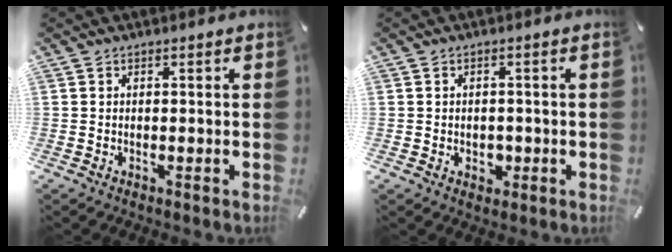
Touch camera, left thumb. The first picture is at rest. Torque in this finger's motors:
{"motor_torque": [-0.11, -0.16, 0.02, 0.01, 0.04]}